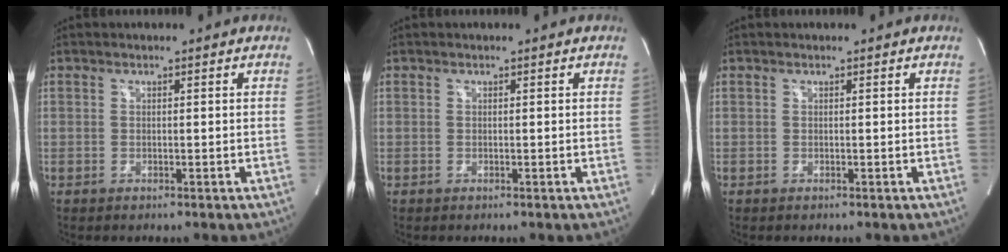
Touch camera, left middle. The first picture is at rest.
{"total": 0.0}
{"total": 0.0}